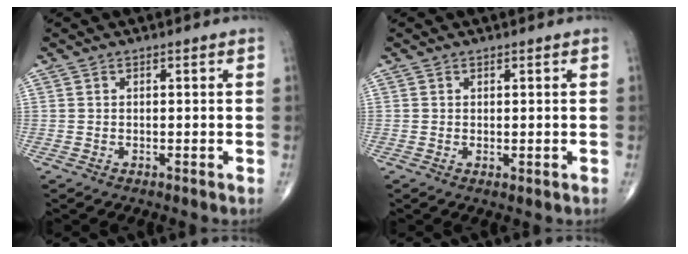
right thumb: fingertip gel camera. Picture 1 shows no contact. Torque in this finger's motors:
{"motor_torque": [-0.35, 0.07, 0.03, 0.06, -0.02]}